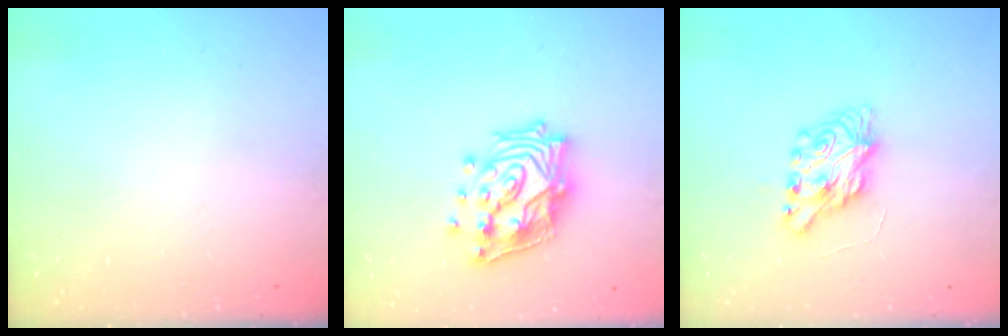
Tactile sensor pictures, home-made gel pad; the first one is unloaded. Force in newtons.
{"total": 18.9, "press": 18.7, "slide": 2.6}
{"total": 8.3, "press": 8.2, "slide": 0.4}